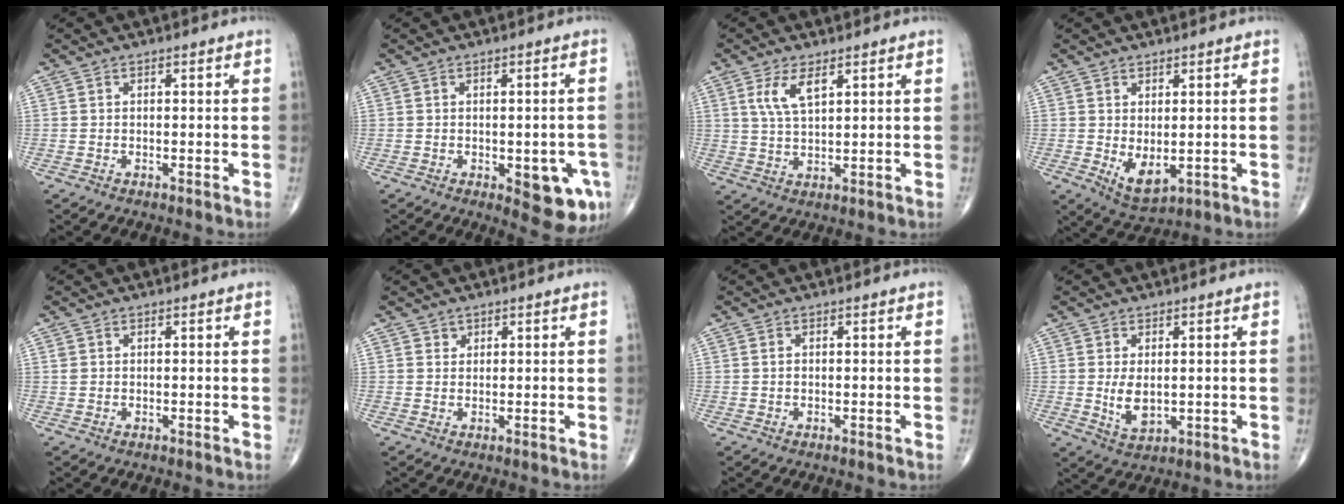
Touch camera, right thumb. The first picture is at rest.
{"total": 8.6, "force": [-2.8, 3.6, 7.3], "torque": [-0.062, -0.002, -0.026]}
{"total": 6.0, "force": [2.8, 2.2, 4.8], "torque": [-0.098, -0.010, 0.063]}
{"total": 5.4, "force": [-0.3, 2.7, 4.6], "torque": [-0.070, -0.013, 0.013]}
{"total": 0.8, "force": [0.3, 0.6, 0.3], "torque": [-0.003, 0.001, 0.006]}
{"total": 1.1, "force": [0.8, 0.8, 0.1], "torque": [0.012, -0.004, 0.010]}
{"total": 0.6, "force": [0.1, 0.4, 0.4], "torque": [-0.008, 0.001, 0.003]}
{"total": 4.9, "force": [0.3, 2.7, 4.0], "torque": [-0.067, -0.014, 0.016]}